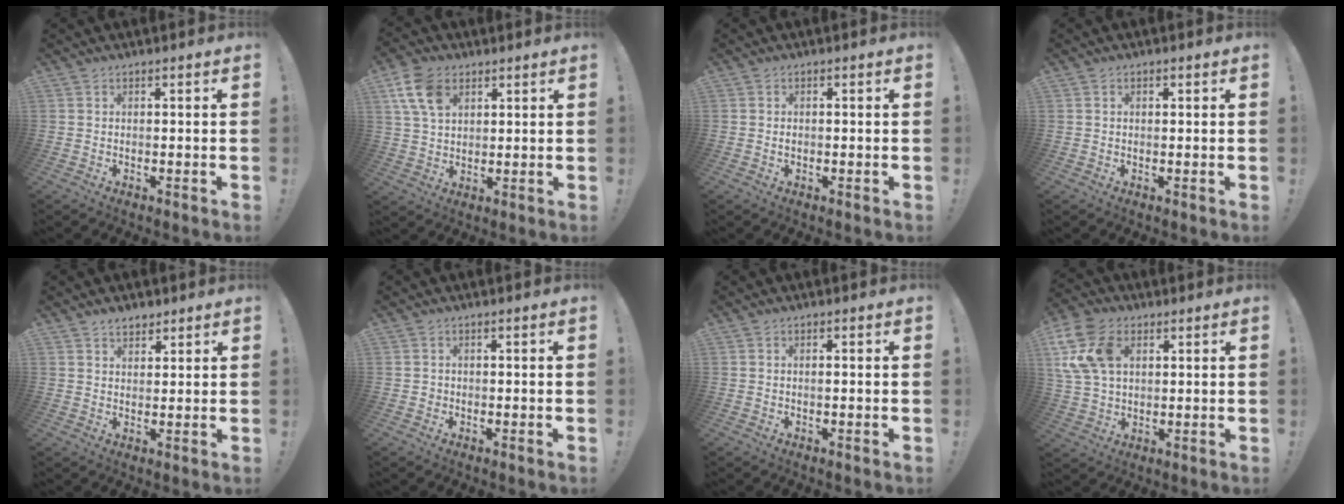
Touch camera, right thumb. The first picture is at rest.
{"total": 11.4, "force": [5.1, 7.8, 6.5], "torque": [-0.128, -0.009, 0.099]}
{"total": 0.5, "force": [-0.3, 0.4, 0.3], "torque": [-0.011, 0.004, -0.004]}
{"total": 0.7, "force": [0.3, 0.5, 0.5], "torque": [-0.002, -0.002, 0.003]}
{"total": 3.4, "force": [2.8, 1.8, 0.9], "torque": [-0.007, -0.017, 0.050]}
{"total": 1.2, "force": [-0.3, 1.1, 0.3], "torque": [-0.012, 0.006, -0.005]}
{"total": 0.8, "force": [-0.4, 0.0, 0.7], "torque": [-0.010, 0.000, -0.008]}
{"total": 14.7, "force": [4.3, 10.0, 9.8], "torque": [-0.200, 0.000, 0.087]}